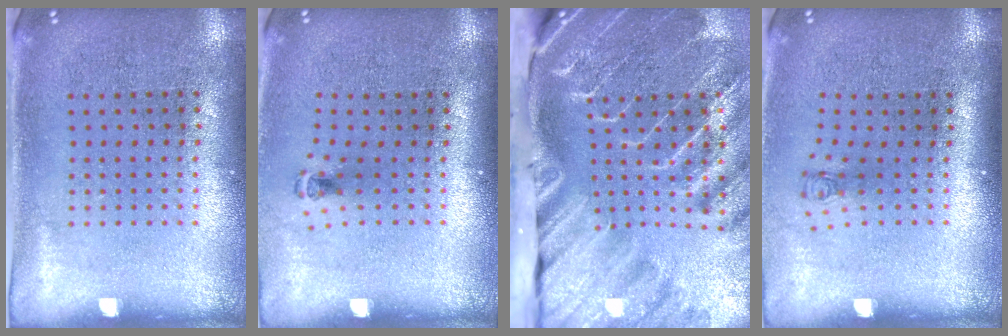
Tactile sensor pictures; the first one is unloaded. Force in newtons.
{"total": 0.6, "press": 0.4, "slide": 0.5}
{"total": 4.7, "press": 3.5, "slide": 3.2}
{"total": 0.7, "press": 0.4, "slide": 0.6}